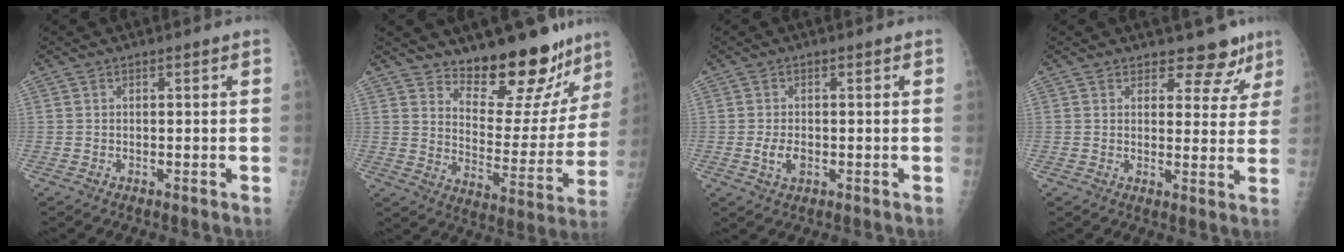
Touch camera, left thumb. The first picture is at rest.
{"total": 17.4, "force": [15.0, 5.9, 6.7], "torque": [-0.032, -0.129, 0.210]}
{"total": 3.2, "force": [-0.6, 1.9, 2.5], "torque": [-0.047, -0.003, -0.009]}
{"total": 6.8, "force": [5.6, 3.5, 1.4], "torque": [0.016, -0.038, 0.062]}